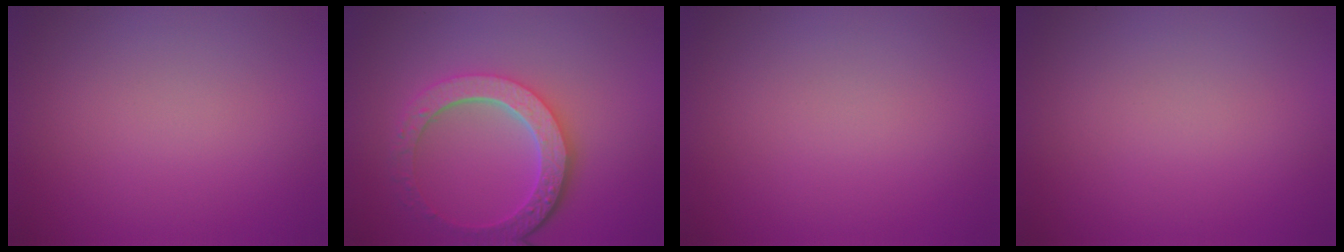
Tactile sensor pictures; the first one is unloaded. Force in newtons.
{"total": 6.0, "press": 4.4, "slide": 4.0}
{"total": 0.0}
{"total": 0.0}